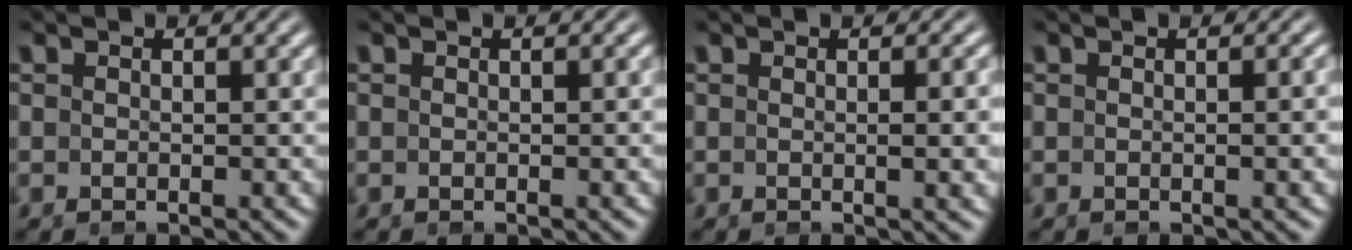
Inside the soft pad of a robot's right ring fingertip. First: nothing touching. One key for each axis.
{"total": 0.0}
{"total": 1.6, "fx": 0.2, "fy": -0.3, "fz": 1.5, "tx": -0.025, "ty": -0.002, "tz": 0.005}
{"total": 1.0, "fx": -0.1, "fy": -0.4, "fz": 0.9, "tx": -0.018, "ty": 0.001, "tz": 0.000}